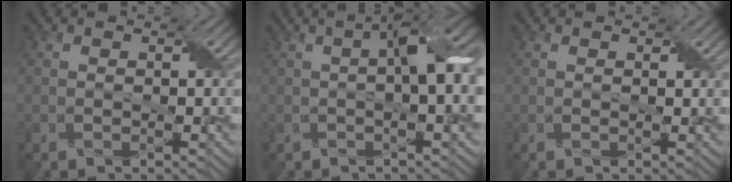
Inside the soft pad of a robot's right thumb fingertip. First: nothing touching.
{"total": 7.3, "force": [0.8, 1.9, 7.0], "torque": [-0.117, 0.016, 0.007]}
{"total": 0.6, "force": [0.4, 0.3, 0.4], "torque": [-0.005, 0.001, 0.007]}